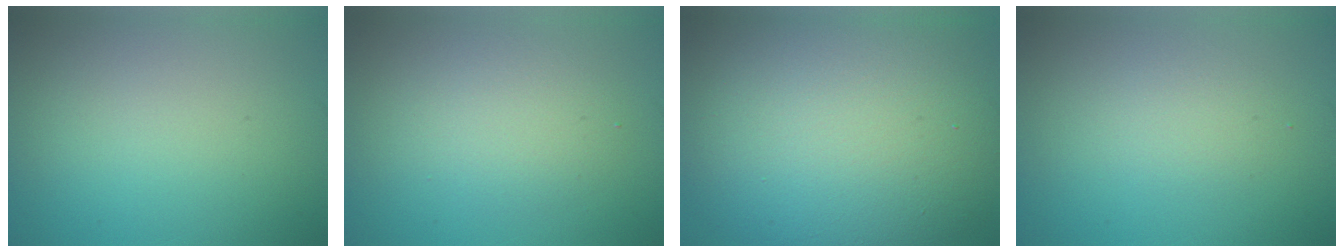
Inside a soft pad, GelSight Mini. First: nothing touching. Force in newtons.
{"total": 2.9, "press": 2.8, "slide": 0.2}
{"total": 15.4, "press": 15.4, "slide": 0.9}
{"total": 1.7, "press": 1.7, "slide": 0.2}